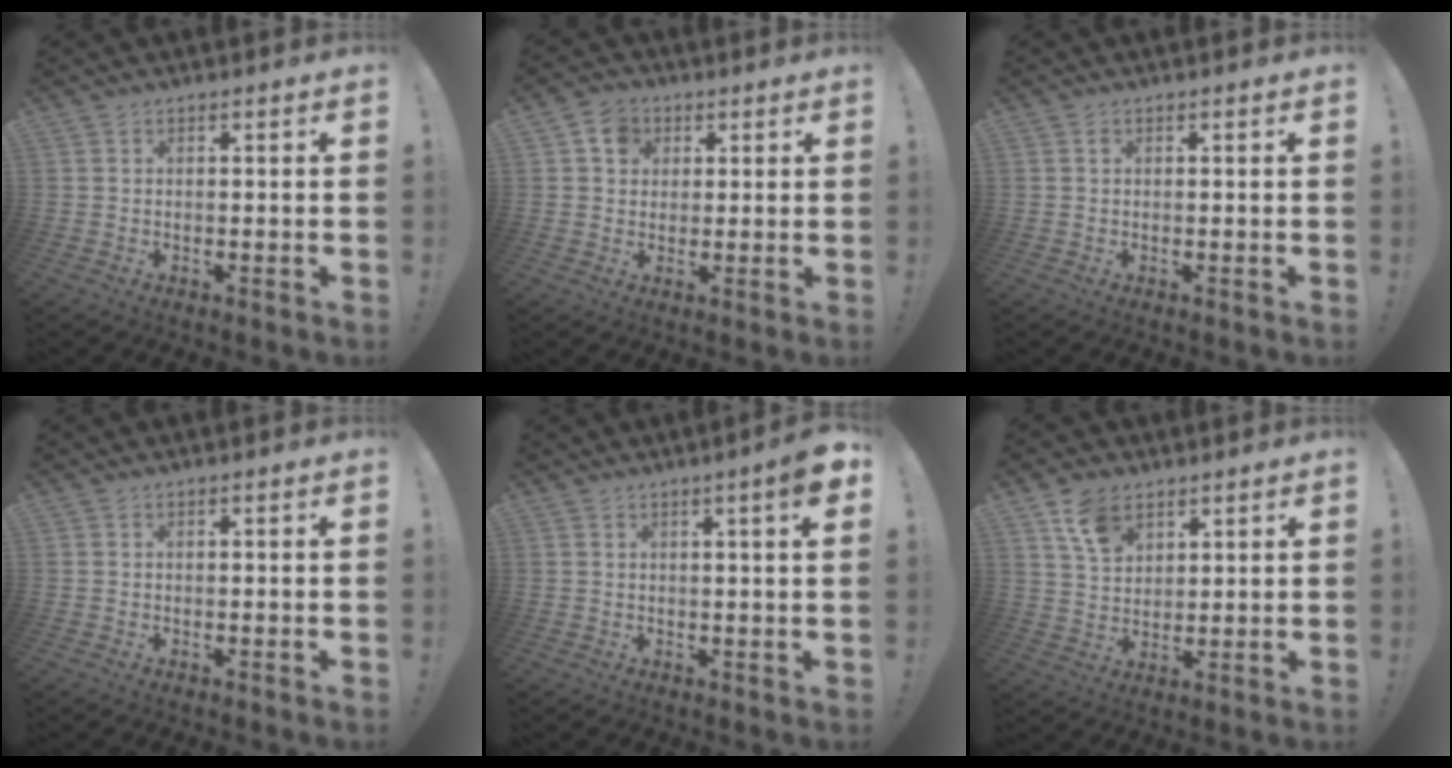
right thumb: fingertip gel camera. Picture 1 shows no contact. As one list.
[{"total": 6.6, "force": [2.2, 5.7, 2.6], "torque": [-0.040, 0.004, 0.042]}, {"total": 0.6, "force": [0.1, 0.5, 0.2], "torque": [-0.005, 0.003, 0.002]}, {"total": 0.0}, {"total": 4.5, "force": [2.1, 0.0, 4.0], "torque": [-0.060, -0.009, 0.031]}, {"total": 8.9, "force": [5.3, 5.8, 4.2], "torque": [-0.077, -0.014, 0.104]}]